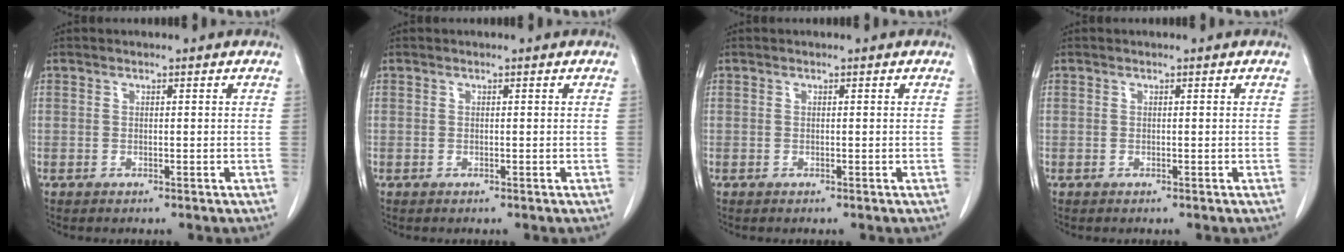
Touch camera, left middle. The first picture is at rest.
{"total": 0.0}
{"total": 0.0}
{"total": 0.0}